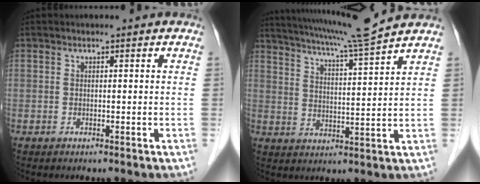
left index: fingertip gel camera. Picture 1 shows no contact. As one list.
[{"total": 11.8, "force": [10.5, -2.2, 4.9], "torque": [-0.091, -0.013, 0.164]}]